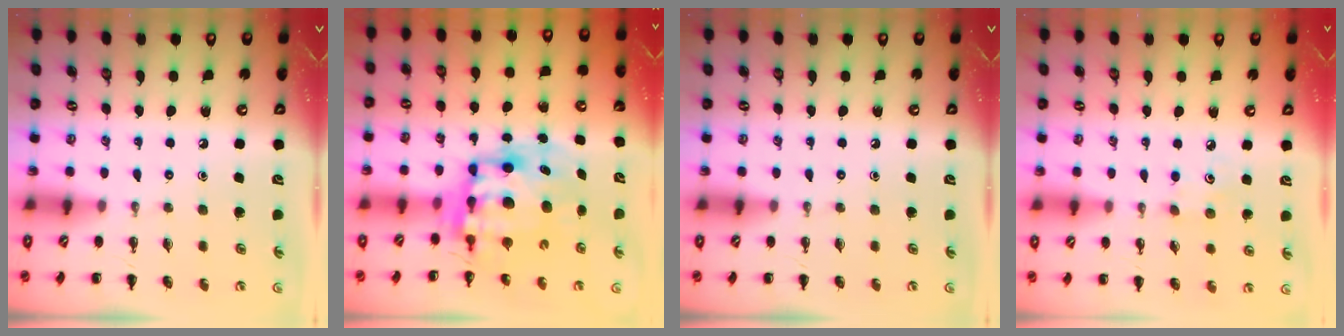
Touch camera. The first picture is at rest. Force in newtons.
{"total": 10.9, "press": 10.6, "slide": 2.4}
{"total": 0.0}
{"total": 4.1, "press": 3.9, "slide": 1.1}